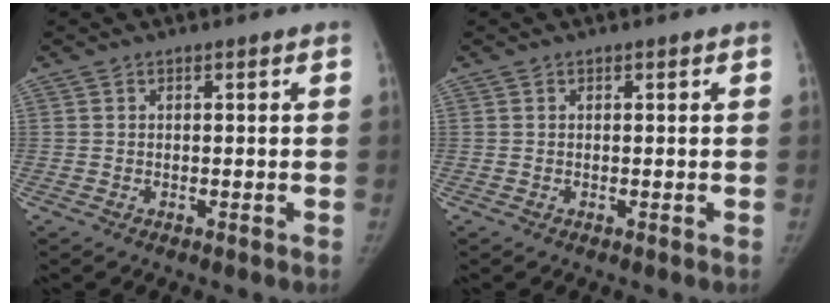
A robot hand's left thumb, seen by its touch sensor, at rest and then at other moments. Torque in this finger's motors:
{"motor_torque": [0.12, -0.01, -0.01, -0.24, 0.06]}